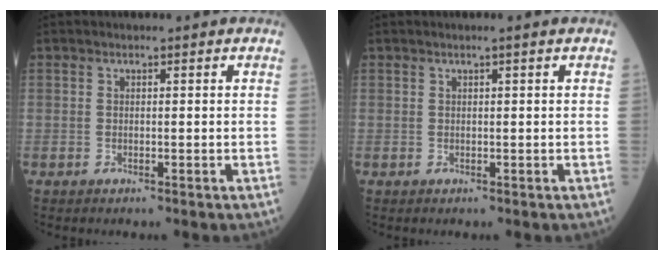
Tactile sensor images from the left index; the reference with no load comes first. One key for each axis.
{"total": 0.5, "fx": 0.2, "fy": -0.2, "fz": 0.4, "tx": -0.015, "ty": -0.005, "tz": 0.008}